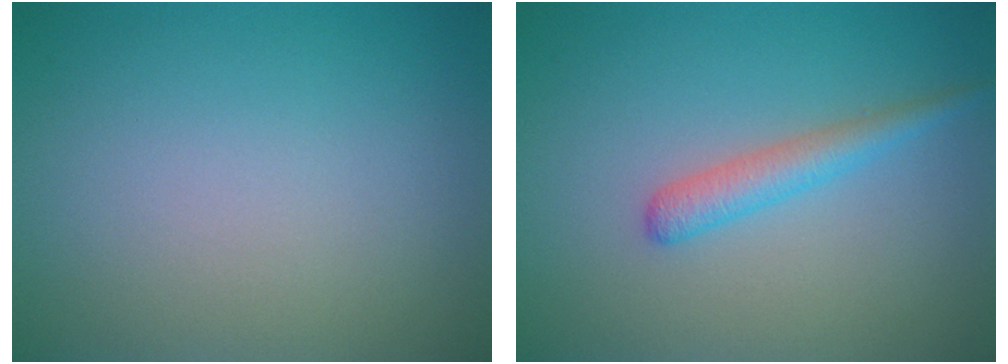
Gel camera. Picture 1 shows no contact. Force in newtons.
{"total": 2.2, "press": 2.2, "slide": 0.0}